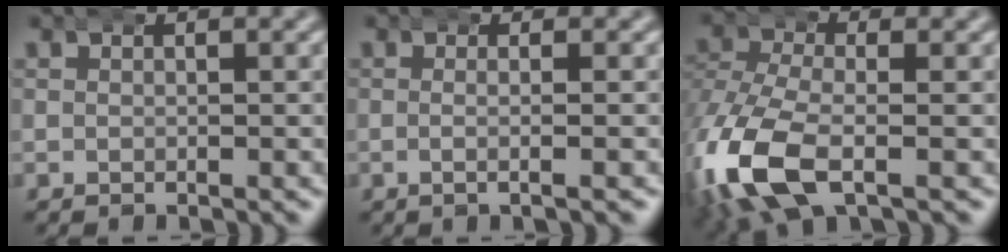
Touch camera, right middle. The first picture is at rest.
{"total": 2.1, "force": [-0.7, -0.2, 2.0], "torque": [-0.038, 0.002, -0.012]}
{"total": 8.0, "force": [-2.4, 5.0, 5.8], "torque": [-0.168, -0.040, -0.020]}